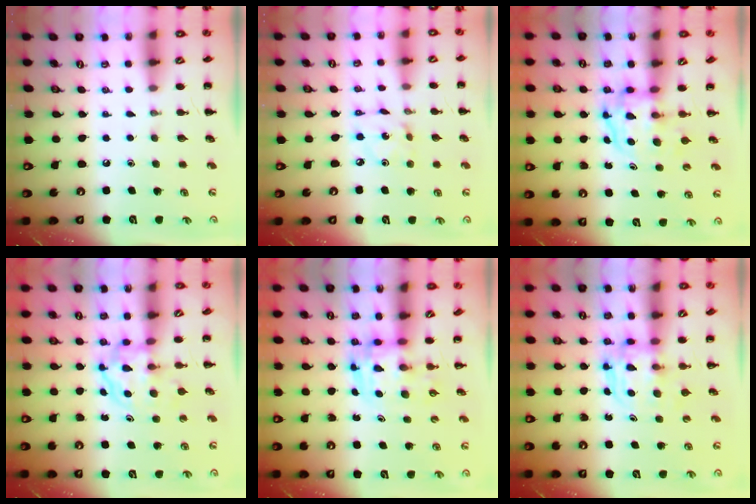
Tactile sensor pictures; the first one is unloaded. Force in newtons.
{"total": 2.4, "press": 2.4, "slide": 0.4}
{"total": 3.8, "press": 3.7, "slide": 0.6}
{"total": 3.7, "press": 3.7, "slide": 0.4}
{"total": 3.5, "press": 3.5, "slide": 0.6}
{"total": 3.7, "press": 3.7, "slide": 0.2}